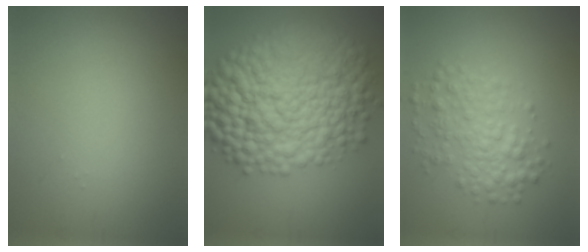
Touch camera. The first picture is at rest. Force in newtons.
{"total": 13.9, "press": 13.9, "slide": 0.0}
{"total": 4.2, "press": 4.2, "slide": 0.1}